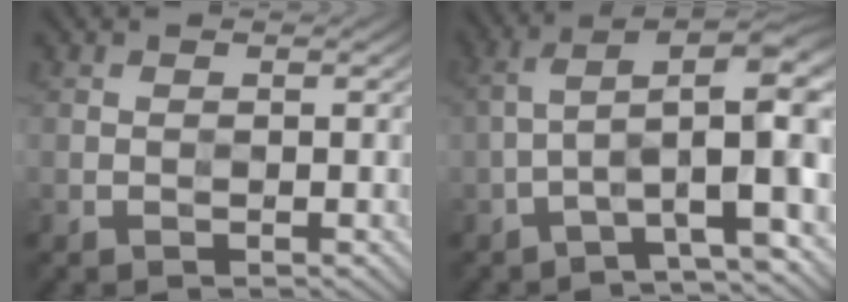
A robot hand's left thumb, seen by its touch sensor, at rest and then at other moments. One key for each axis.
{"total": 9.4, "fx": -1.5, "fy": 3.2, "fz": 8.7, "tx": -0.154, "ty": 0.020, "tz": -0.029}